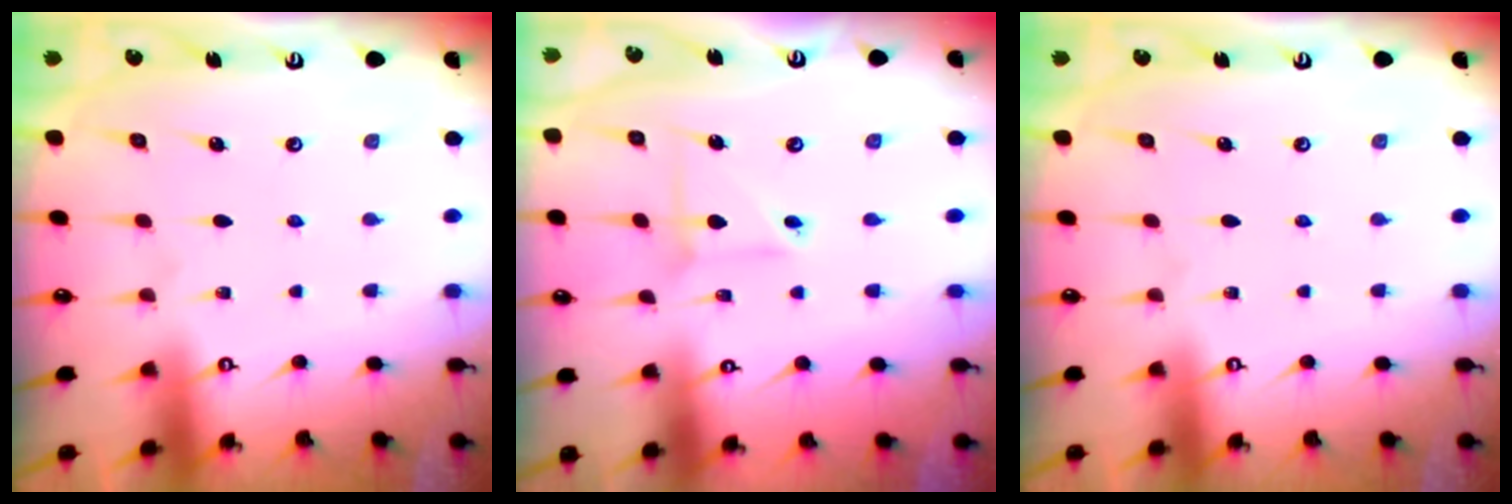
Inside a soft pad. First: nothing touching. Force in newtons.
{"total": 3.3, "press": 3.3, "slide": 0.4}
{"total": 0.0}